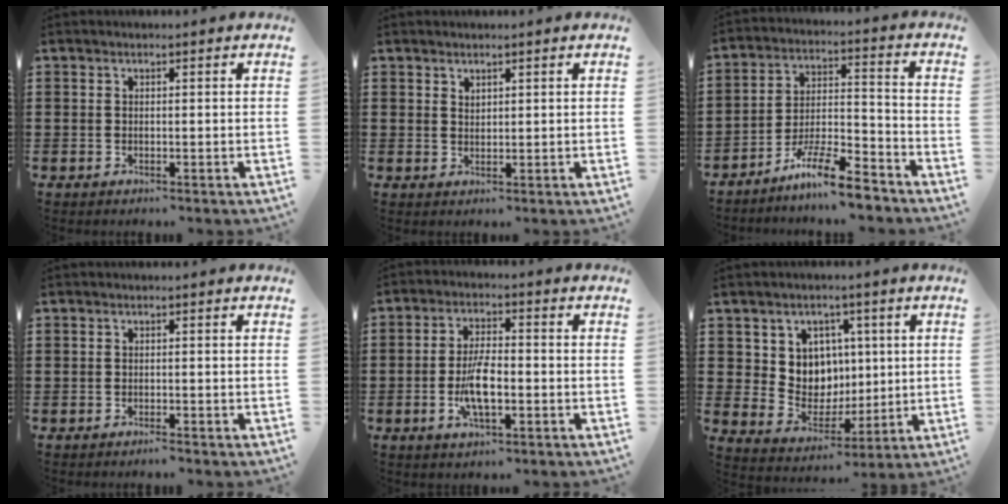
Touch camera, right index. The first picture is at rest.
{"total": 1.3, "force": [1.2, 0.5, 0.1], "torque": [-0.003, 0.002, 0.023]}
{"total": 9.9, "force": [-8.4, 1.1, 5.2], "torque": [-0.093, 0.021, -0.160]}
{"total": 0.7, "force": [-0.6, 0.0, 0.3], "torque": [-0.008, -0.004, -0.012]}
{"total": 7.2, "force": [-1.7, 2.6, 6.5], "torque": [-0.136, -0.004, -0.036]}
{"total": 7.1, "force": [2.5, 6.5, 1.2], "torque": [-0.048, -0.013, 0.047]}